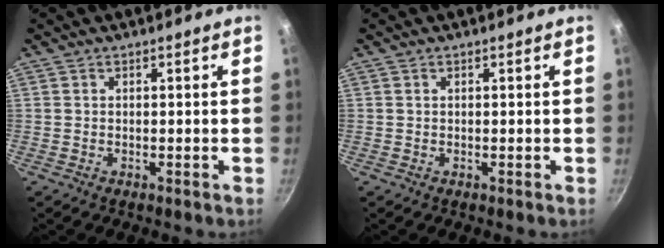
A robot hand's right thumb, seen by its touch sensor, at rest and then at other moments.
{"total": 0.0}